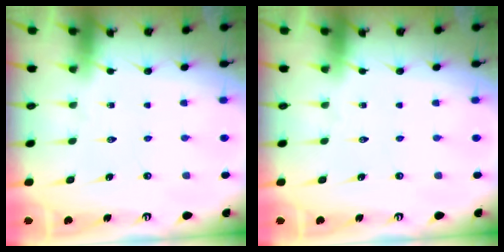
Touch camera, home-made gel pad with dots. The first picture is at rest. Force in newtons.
{"total": 0.0}